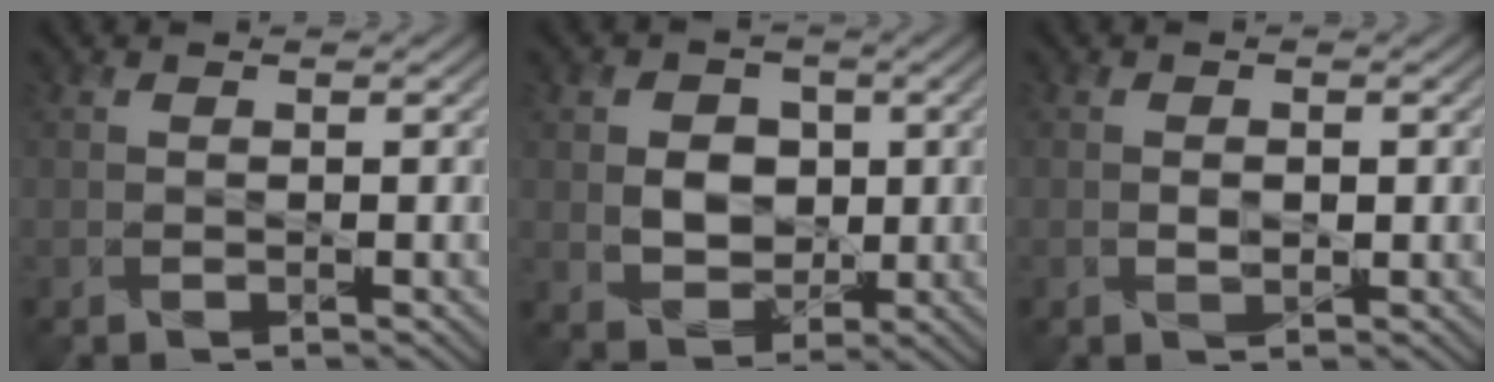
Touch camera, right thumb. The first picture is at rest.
{"total": 5.7, "force": [0.4, 4.8, 3.0], "torque": [-0.076, -0.002, 0.005]}
{"total": 1.1, "force": [-0.2, 0.7, 0.8], "torque": [-0.013, -0.004, -0.002]}